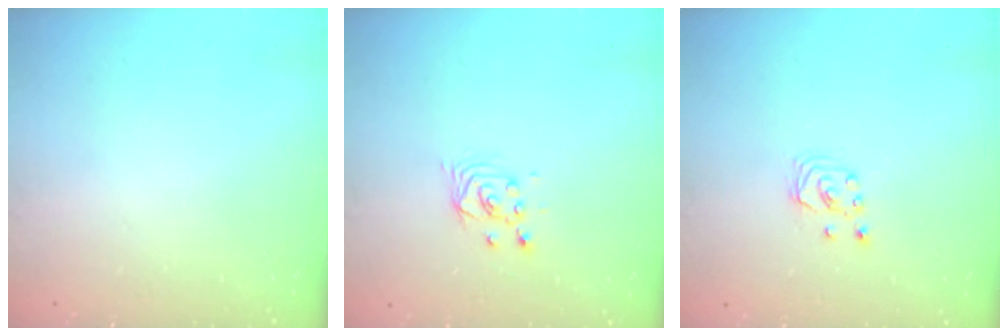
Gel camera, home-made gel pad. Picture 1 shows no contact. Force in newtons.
{"total": 2.9, "press": 2.9, "slide": 0.1}
{"total": 2.7, "press": 2.7, "slide": 0.3}